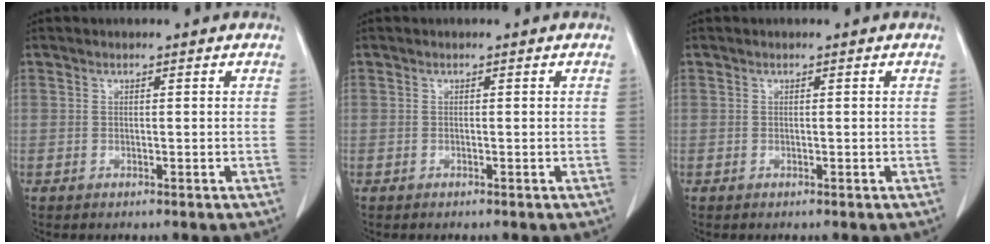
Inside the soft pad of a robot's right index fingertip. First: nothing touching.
{"total": 0.0}
{"total": 0.0}